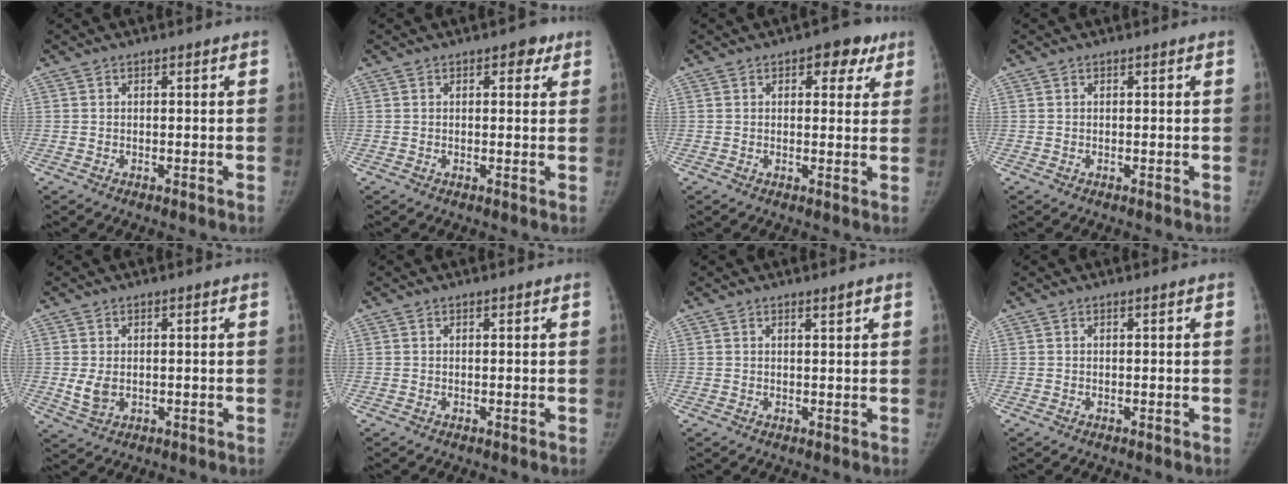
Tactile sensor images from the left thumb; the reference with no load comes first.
{"total": 3.5, "force": [1.8, 2.1, 2.2], "torque": [-0.002, -0.001, 0.014]}
{"total": 6.0, "force": [3.1, 3.5, 3.8], "torque": [-0.007, -0.005, 0.029]}
{"total": 0.0}
{"total": 3.3, "force": [-0.1, 2.4, 2.4], "torque": [-0.043, -0.009, 0.005]}
{"total": 0.0}
{"total": 1.2, "force": [0.9, 0.1, 0.8], "torque": [-0.010, -0.007, 0.015]}
{"total": 0.0}